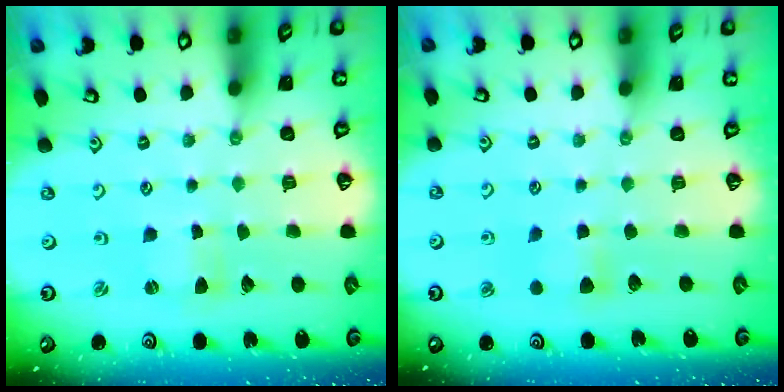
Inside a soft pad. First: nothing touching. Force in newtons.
{"total": 4.8, "press": 4.7, "slide": 0.7}